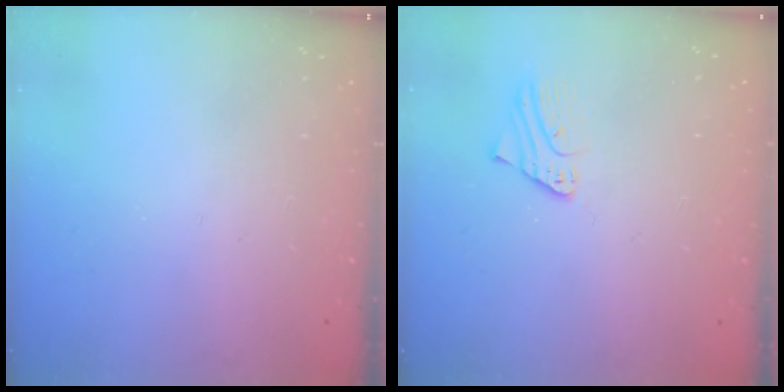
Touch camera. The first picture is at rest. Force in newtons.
{"total": 1.9, "press": 1.9, "slide": 0.1}